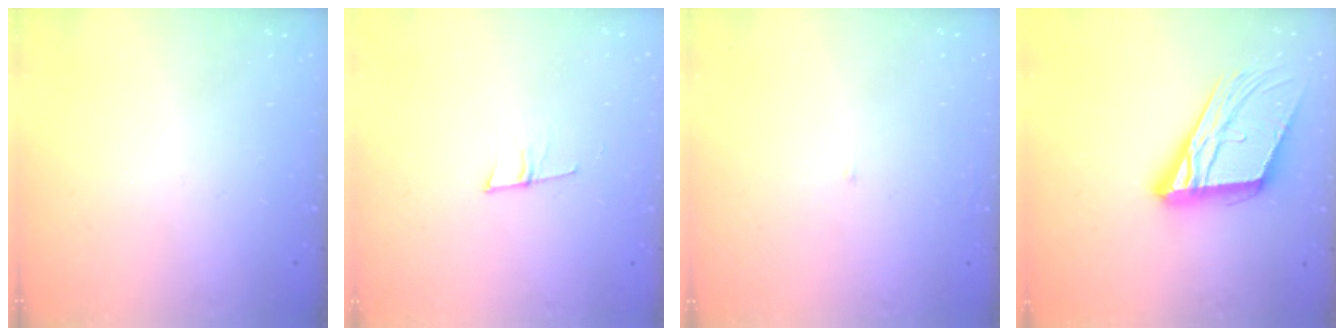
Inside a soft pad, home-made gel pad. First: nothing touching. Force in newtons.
{"total": 6.3, "press": 5.6, "slide": 2.9}
{"total": 2.0, "press": 2.0, "slide": 0.2}
{"total": 18.4, "press": 18.1, "slide": 2.9}